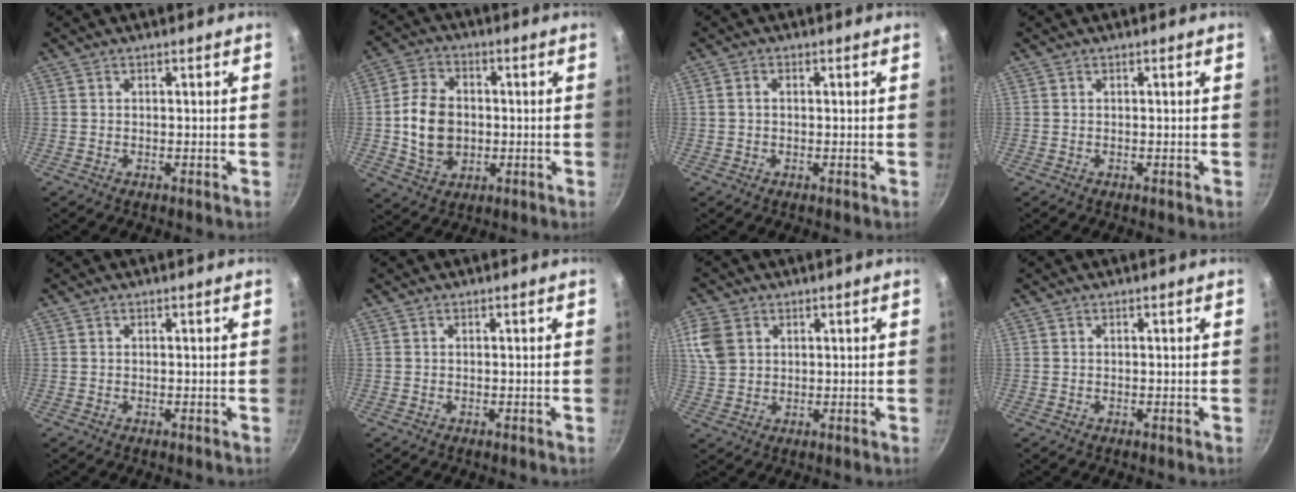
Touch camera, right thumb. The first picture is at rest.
{"total": 11.2, "force": [-0.5, 8.4, 7.3], "torque": [-0.113, 0.011, -0.009]}
{"total": 1.5, "force": [0.1, 1.1, 1.0], "torque": [-0.018, 0.007, 0.001]}
{"total": 0.0}
{"total": 0.0}
{"total": 0.0}
{"total": 6.9, "force": [2.4, 5.3, 3.7], "torque": [-0.063, -0.003, 0.049]}
{"total": 0.0}